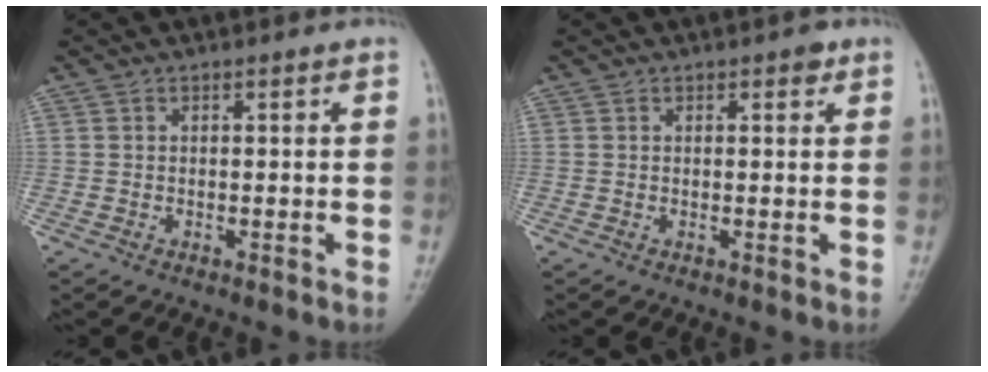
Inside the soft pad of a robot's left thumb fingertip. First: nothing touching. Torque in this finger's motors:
{"motor_torque": [2.57, 2.46, 0.24, 0.16, 0.02]}